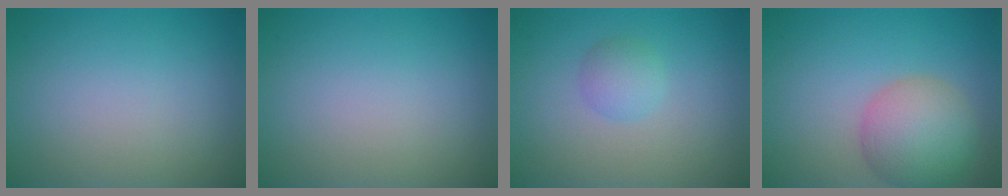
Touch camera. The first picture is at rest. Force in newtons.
{"total": 0.0}
{"total": 1.8, "press": 1.8, "slide": 0.2}
{"total": 6.0, "press": 6.0, "slide": 0.4}